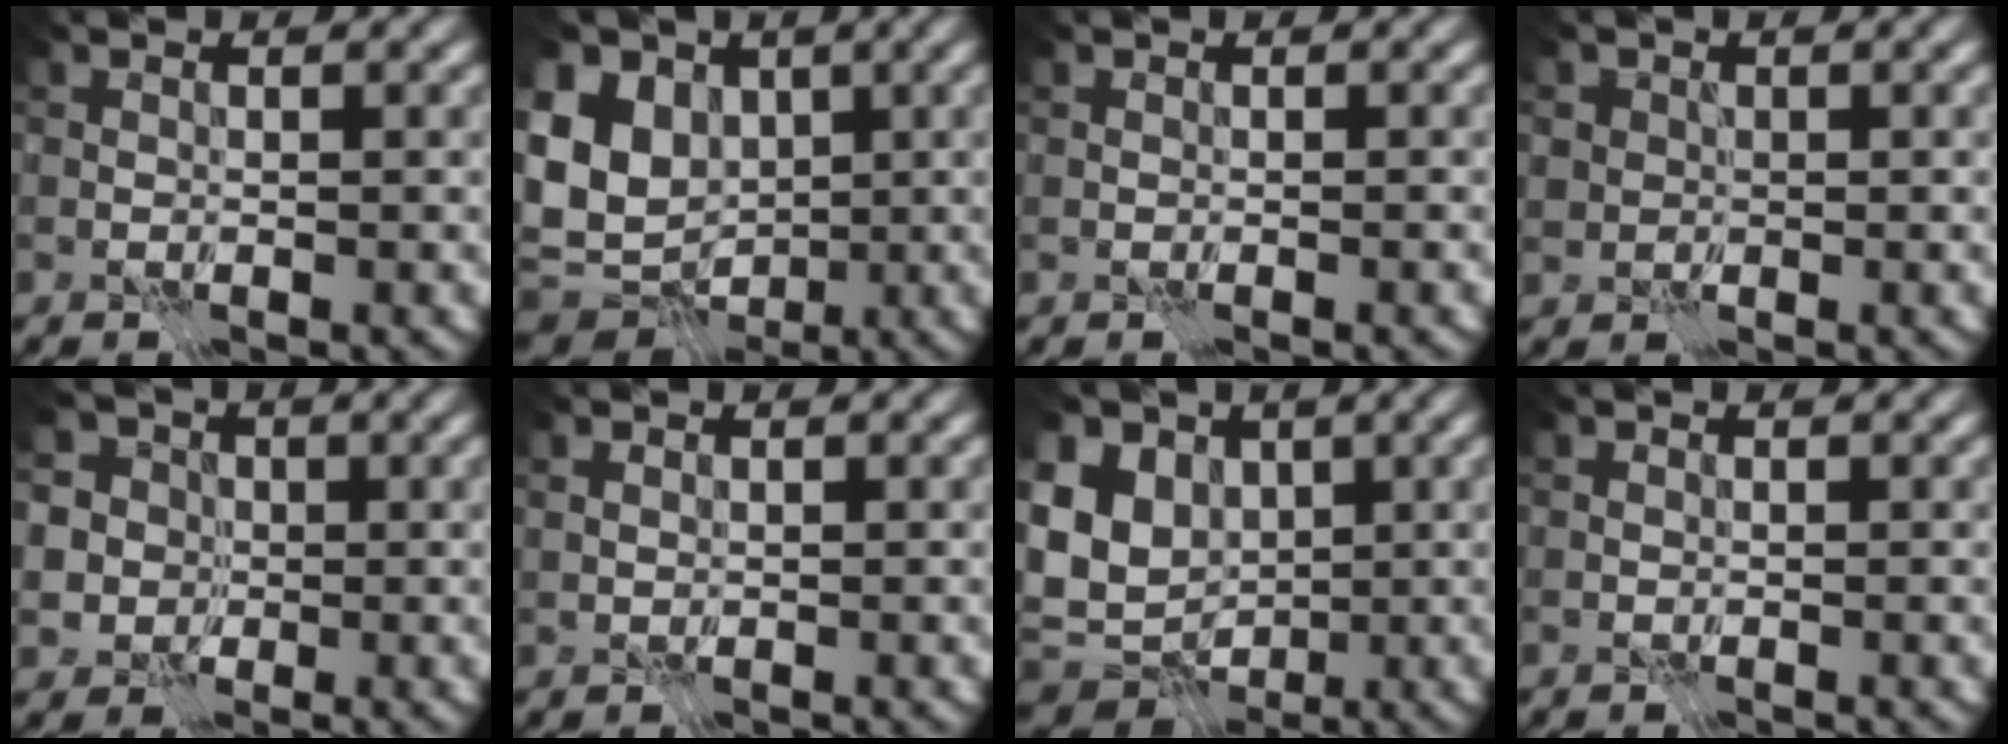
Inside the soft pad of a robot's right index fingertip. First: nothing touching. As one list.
[{"total": 11.2, "force": [0.5, 9.2, 6.3], "torque": [-0.142, 0.011, 0.008]}, {"total": 0.0}, {"total": 0.9, "force": [0.1, 0.9, 0.0], "torque": [0.002, -0.005, 0.005]}, {"total": 6.5, "force": [1.3, 6.0, 2.1], "torque": [-0.040, 0.027, 0.005]}, {"total": 0.6, "force": [0.4, 0.4, 0.3], "torque": [-0.008, 0.000, 0.008]}, {"total": 9.7, "force": [0.8, 7.9, 5.5], "torque": [-0.119, 0.009, 0.017]}, {"total": 0.0}]